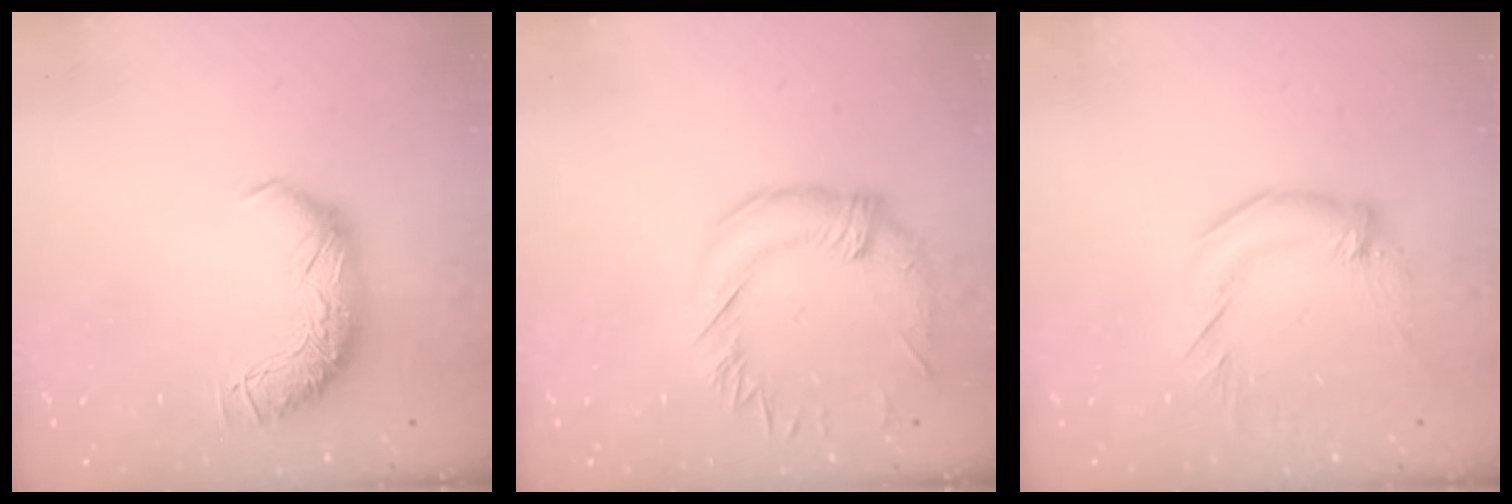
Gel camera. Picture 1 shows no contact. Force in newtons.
{"total": 1.1, "press": 0.2, "slide": 1.1}
{"total": 1.6, "press": 0.0, "slide": 1.6}